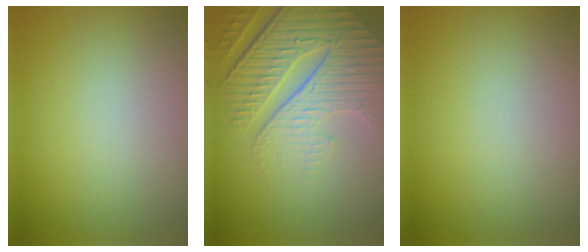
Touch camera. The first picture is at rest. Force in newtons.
{"total": 8.0, "press": 5.8, "slide": 5.5}
{"total": 0.0}